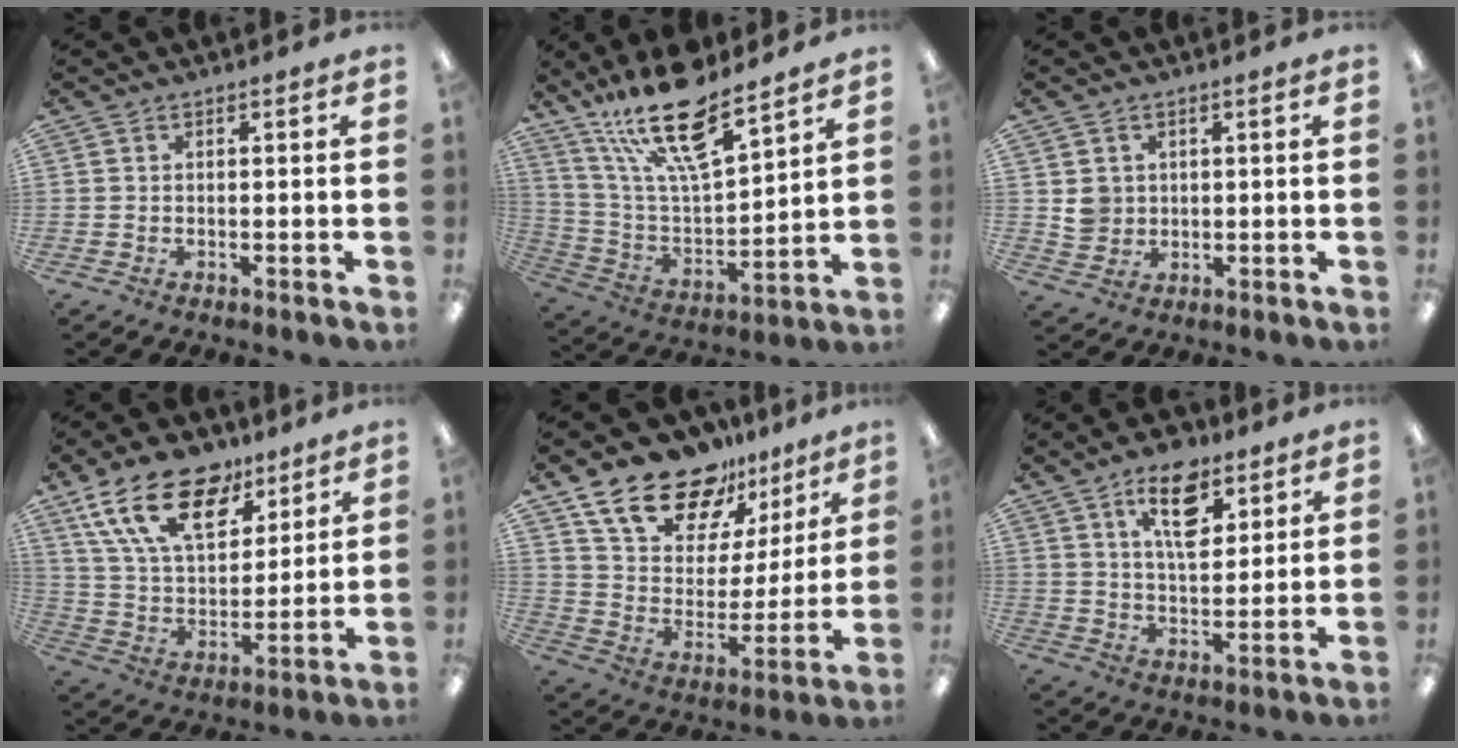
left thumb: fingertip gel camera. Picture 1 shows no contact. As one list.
[{"total": 19.7, "force": [14.6, 6.0, 11.9], "torque": [-0.222, -0.086, 0.252]}, {"total": 4.4, "force": [1.3, 4.2, 0.8], "torque": [-0.002, -0.001, 0.022]}, {"total": 20.0, "force": [12.0, 10.8, 11.8], "torque": [-0.207, -0.050, 0.218]}, {"total": 18.0, "force": [13.4, 9.7, 7.1], "torque": [-0.135, -0.087, 0.242]}, {"total": 12.8, "force": [7.2, 6.6, 8.2], "torque": [-0.114, -0.024, 0.122]}]